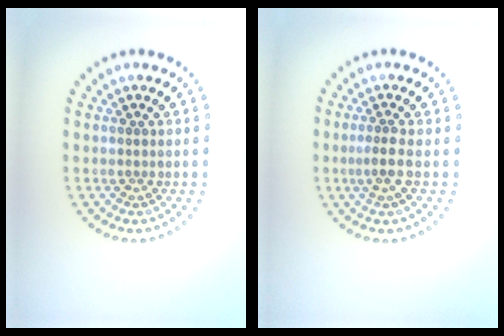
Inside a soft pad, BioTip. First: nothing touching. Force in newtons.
{"total": 1.7, "press": 1.5, "slide": 0.9}